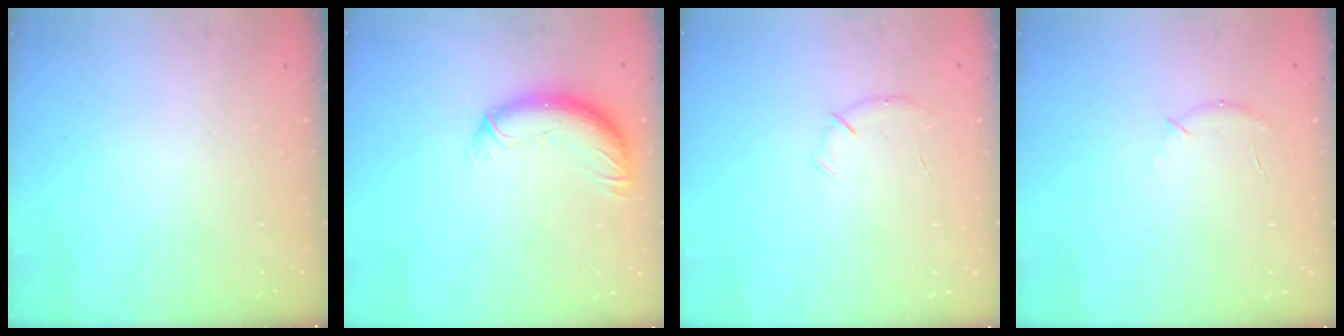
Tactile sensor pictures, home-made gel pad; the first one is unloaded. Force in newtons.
{"total": 11.5, "press": 11.2, "slide": 2.6}
{"total": 4.3, "press": 4.1, "slide": 1.1}
{"total": 6.9, "press": 6.7, "slide": 1.8}